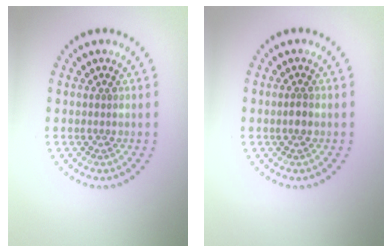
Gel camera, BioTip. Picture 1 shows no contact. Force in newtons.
{"total": 1.1, "press": 1.0, "slide": 0.4}